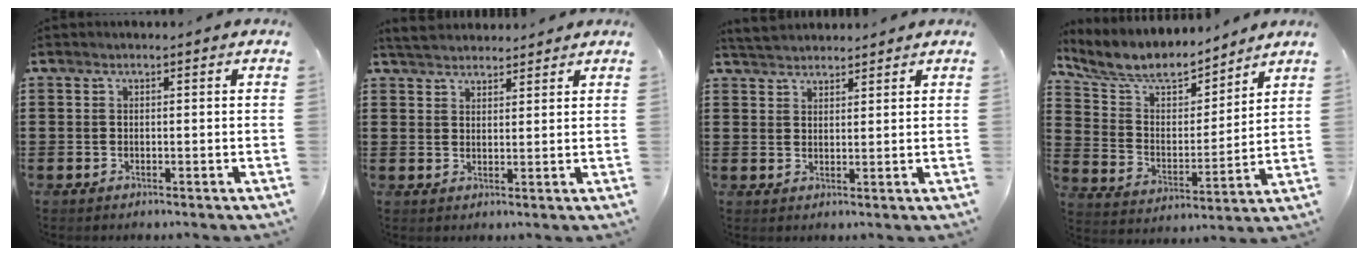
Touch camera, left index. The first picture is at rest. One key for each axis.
{"total": 3.3, "fx": 3.2, "fy": 0.8, "fz": 0.5, "tx": -0.020, "ty": -0.002, "tz": 0.061}
{"total": 3.1, "fx": 3.0, "fy": 0.6, "fz": 0.2, "tx": -0.014, "ty": -0.003, "tz": 0.058}
{"total": 7.7, "fx": 6.8, "fy": 2.7, "fz": 2.5, "tx": -0.086, "ty": -0.036, "tz": 0.118}